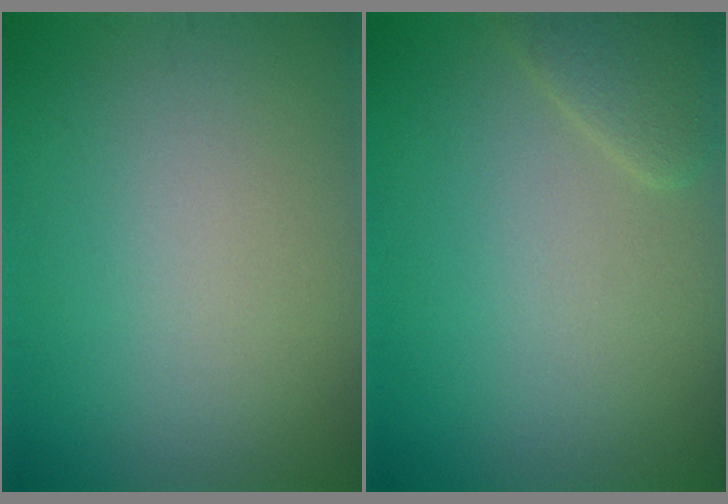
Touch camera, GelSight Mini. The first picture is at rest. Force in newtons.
{"total": 2.0, "press": 2.0, "slide": 0.2}